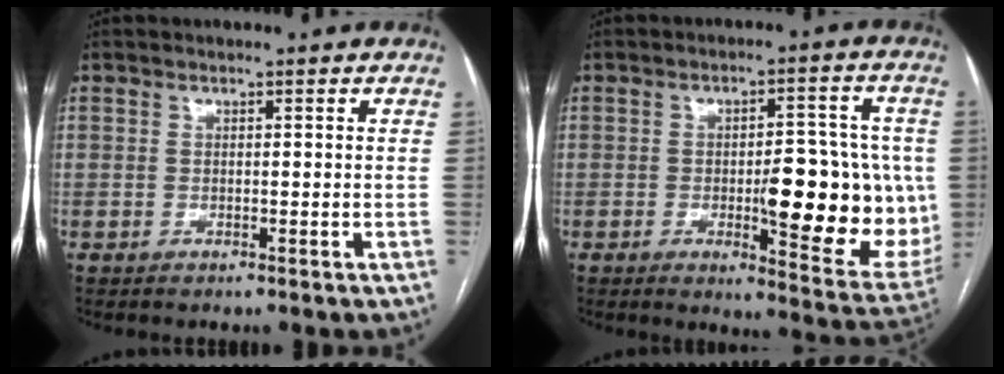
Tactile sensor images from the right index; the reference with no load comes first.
{"total": 16.2, "force": [-1.8, 4.7, 15.3], "torque": [-0.168, 0.009, -0.009]}